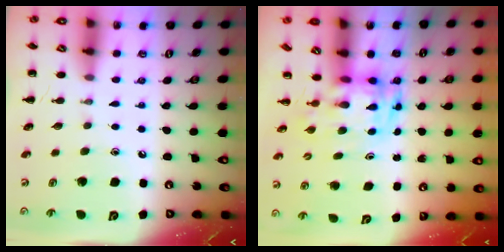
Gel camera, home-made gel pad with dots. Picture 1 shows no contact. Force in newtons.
{"total": 3.7, "press": 3.6, "slide": 0.8}